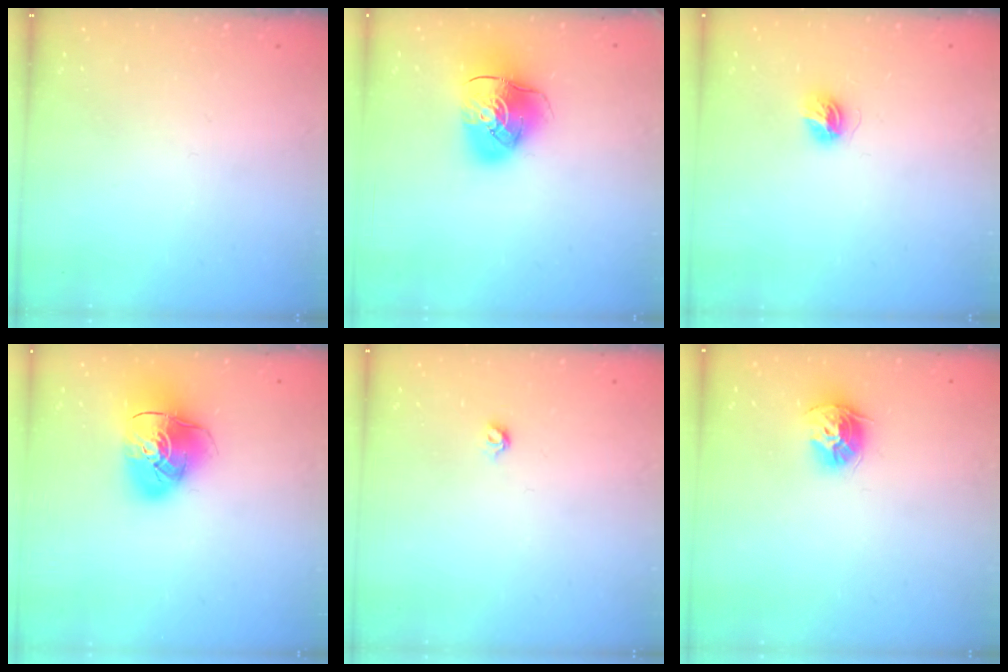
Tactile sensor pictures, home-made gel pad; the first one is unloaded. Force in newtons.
{"total": 11.3, "press": 11.1, "slide": 1.7}
{"total": 5.4, "press": 5.4, "slide": 0.5}
{"total": 15.2, "press": 15.0, "slide": 2.2}
{"total": 4.0, "press": 3.9, "slide": 0.7}
{"total": 10.4, "press": 10.3, "slide": 1.1}